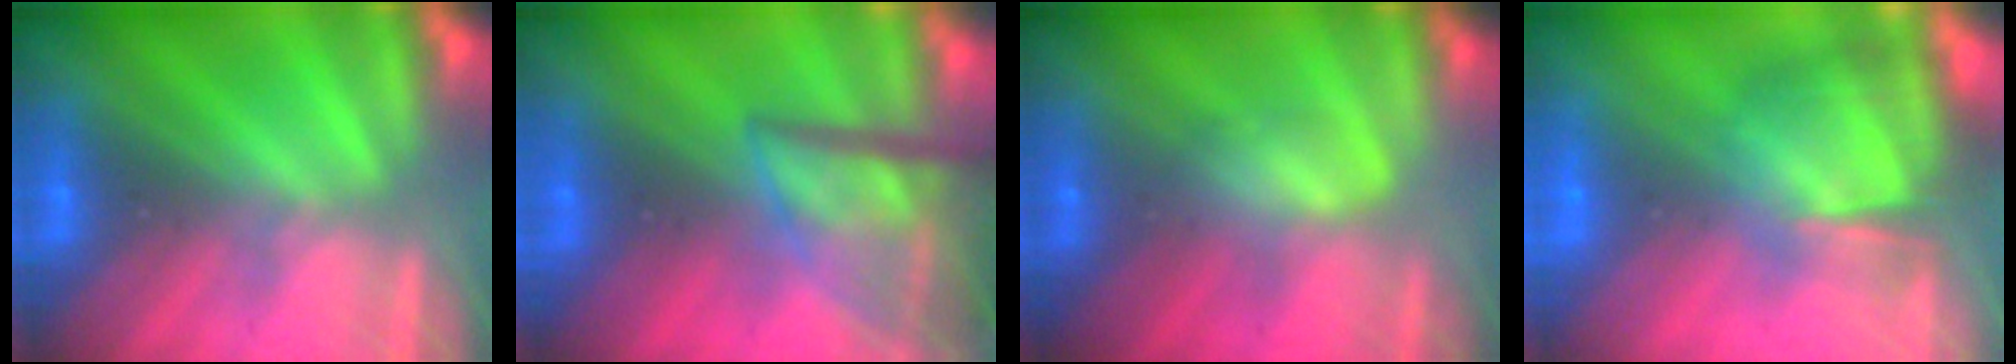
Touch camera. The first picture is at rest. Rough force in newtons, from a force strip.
{"total": 6.9}
{"total": 2.8}
{"total": 7.7}